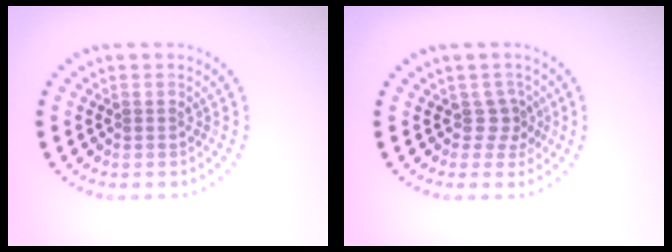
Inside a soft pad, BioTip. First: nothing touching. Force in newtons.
{"total": 1.9, "press": 1.3, "slide": 1.4}